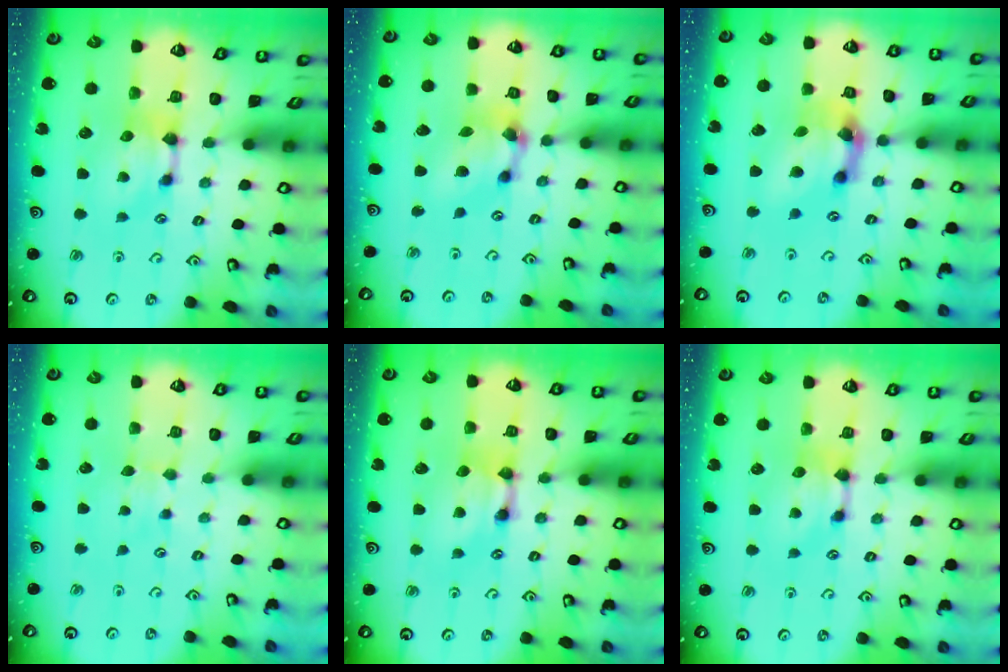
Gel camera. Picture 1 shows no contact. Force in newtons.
{"total": 5.9, "press": 5.5, "slide": 1.9}
{"total": 6.6, "press": 6.2, "slide": 2.3}
{"total": 2.2, "press": 2.2, "slide": 0.4}
{"total": 2.1, "press": 2.1, "slide": 0.1}
{"total": 0.0}